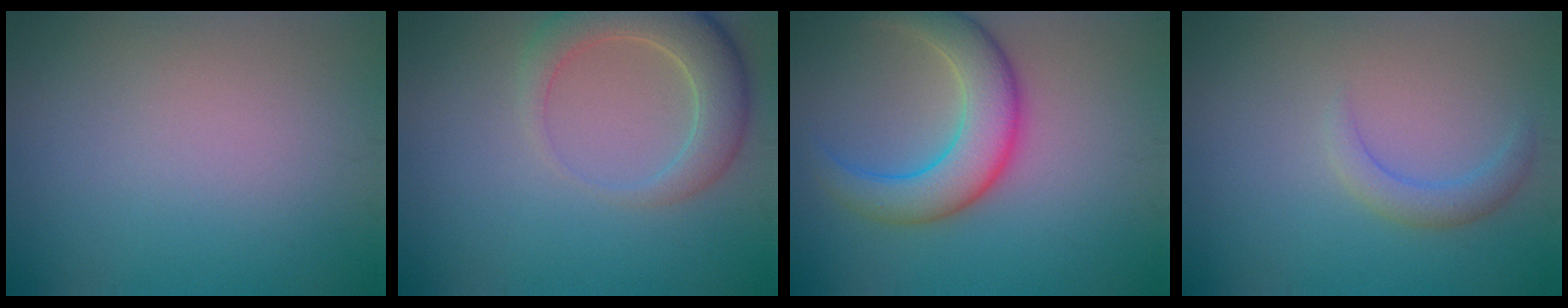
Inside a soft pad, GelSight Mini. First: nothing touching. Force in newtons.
{"total": 5.0, "press": 4.9, "slide": 0.6}
{"total": 6.0, "press": 6.0, "slide": 0.2}
{"total": 1.9, "press": 1.9, "slide": 0.2}